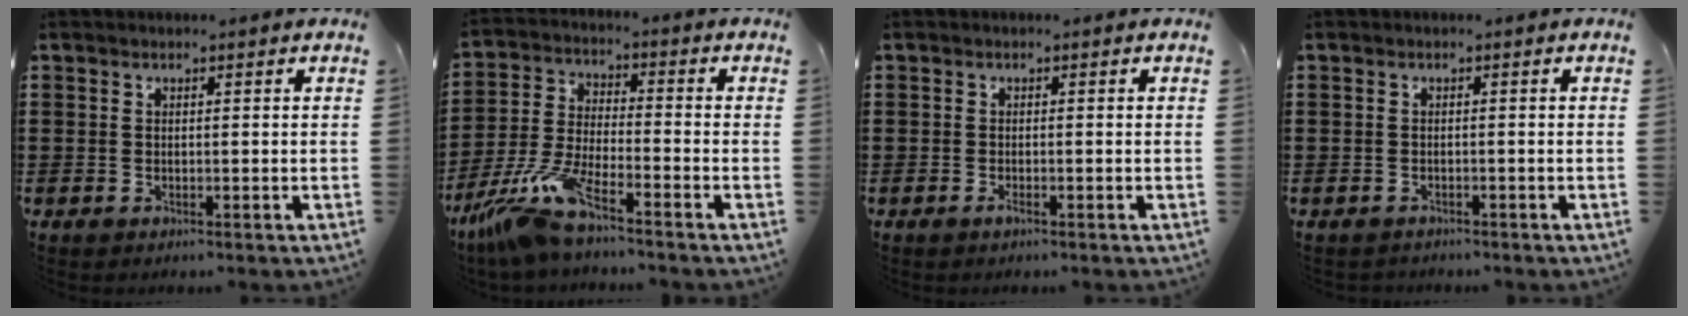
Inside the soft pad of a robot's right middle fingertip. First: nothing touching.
{"total": 8.7, "force": [-7.1, 0.5, 5.0], "torque": [-0.129, -0.012, -0.147]}
{"total": 0.8, "force": [-0.6, 0.1, 0.6], "torque": [-0.015, -0.006, -0.009]}
{"total": 0.9, "force": [-0.9, 0.1, -0.1], "torque": [-0.002, 0.001, -0.019]}